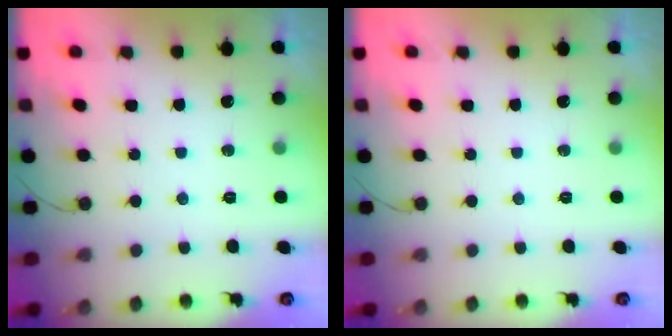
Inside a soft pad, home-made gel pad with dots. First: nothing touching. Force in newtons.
{"total": 0.0}